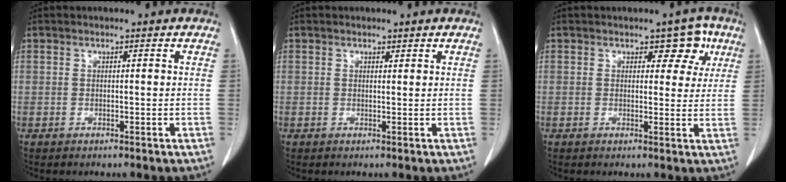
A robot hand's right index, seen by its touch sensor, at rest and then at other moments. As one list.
[{"total": 0.6, "force": [0.5, 0.3, 0.1], "torque": [-0.002, -0.004, 0.006]}, {"total": 4.6, "force": [2.3, 2.8, 3.0], "torque": [-0.019, 0.011, 0.024]}]